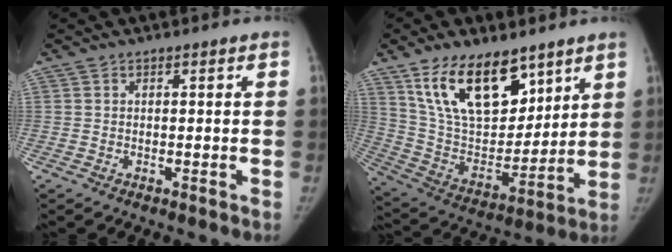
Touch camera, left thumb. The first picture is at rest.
{"total": 19.9, "force": [12.1, 10.3, 12.0], "torque": [-0.162, -0.061, 0.232]}